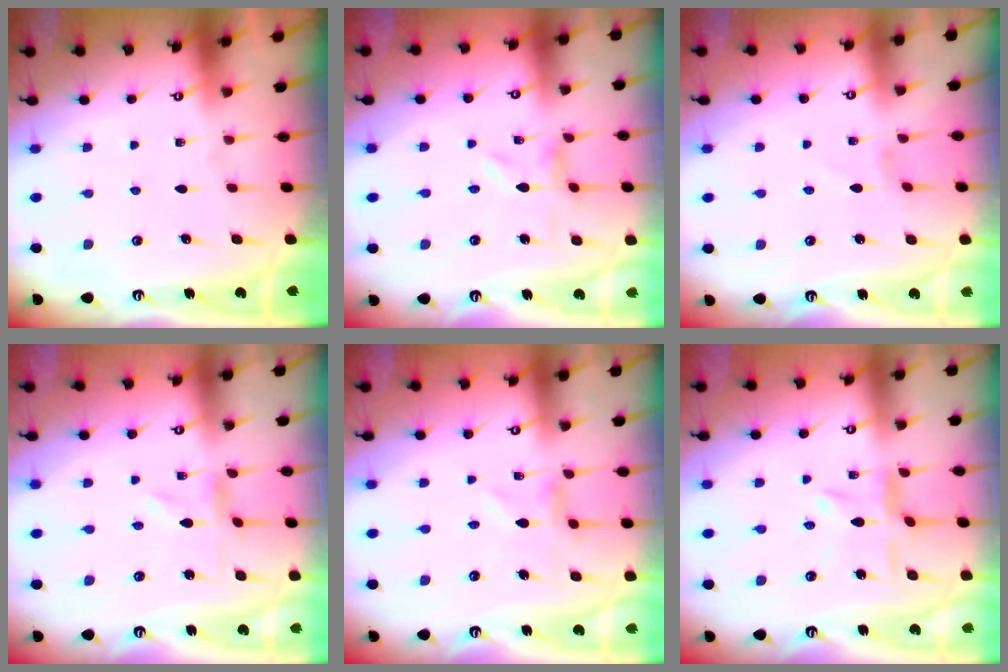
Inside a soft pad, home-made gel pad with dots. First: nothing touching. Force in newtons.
{"total": 0.7, "press": 0.6, "slide": 0.3}
{"total": 0.0}
{"total": 0.0}
{"total": 1.8, "press": 1.8, "slide": 0.2}
{"total": 4.4, "press": 4.4, "slide": 0.4}